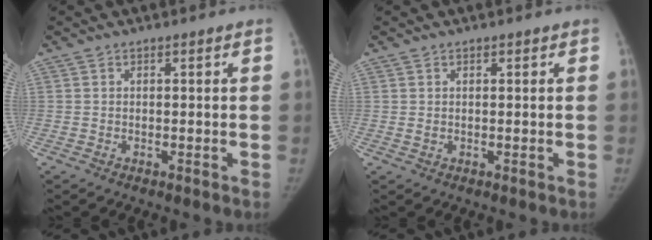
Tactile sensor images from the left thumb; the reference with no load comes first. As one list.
[{"total": 0.7, "force": [0.0, 0.6, 0.4], "torque": [-0.004, 0.000, 0.001]}]